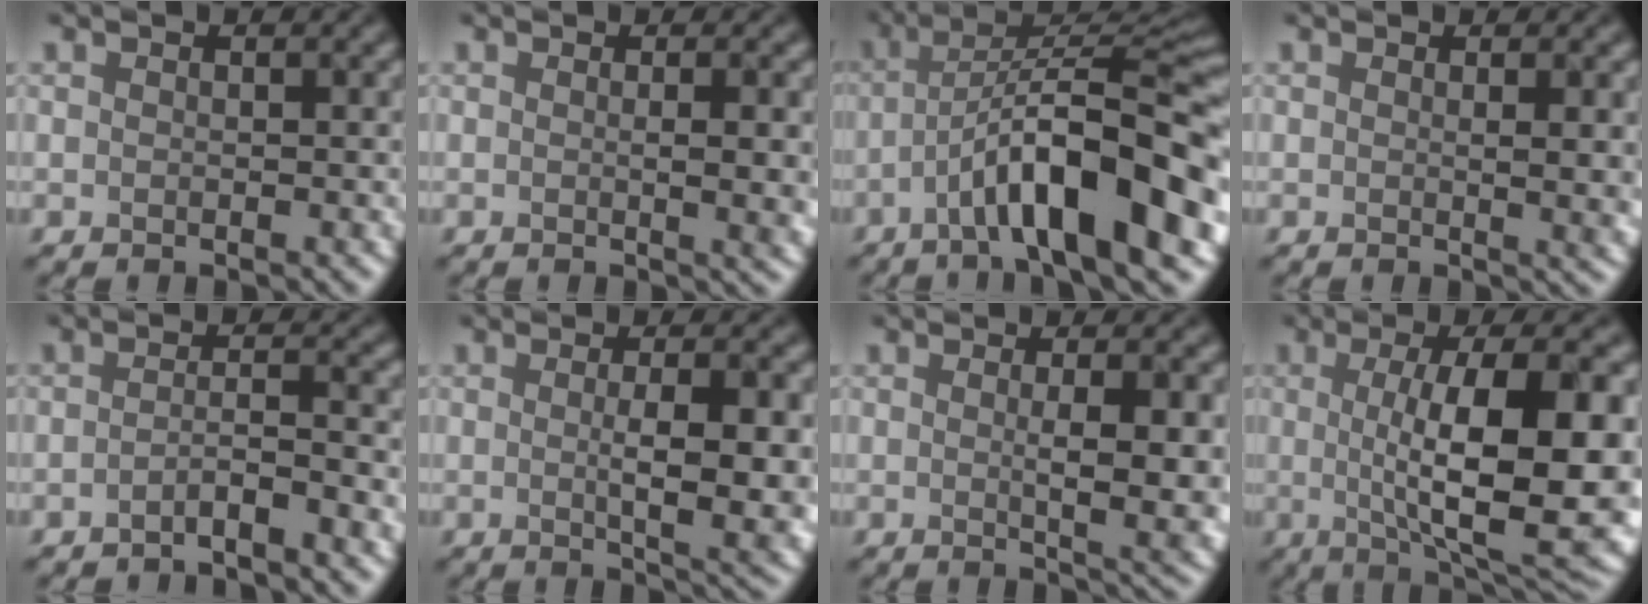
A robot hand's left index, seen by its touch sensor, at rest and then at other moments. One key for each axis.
{"total": 3.4, "fx": -0.2, "fy": 0.8, "fz": 3.3, "tx": -0.035, "ty": 0.010, "tz": 0.008}
{"total": 12.4, "fx": -4.7, "fy": 3.0, "fz": 11.1, "tx": -0.171, "ty": 0.015, "tz": -0.059}
{"total": 2.8, "fx": 0.3, "fy": 0.7, "fz": 2.7, "tx": -0.029, "ty": 0.004, "tz": 0.015}
{"total": 2.3, "fx": -2.0, "fy": -0.2, "fz": 1.2, "tx": -0.020, "ty": 0.009, "tz": -0.030}
{"total": 6.2, "fx": -0.6, "fy": 1.3, "fz": 6.1, "tx": -0.088, "ty": -0.004, "tz": 0.011}
{"total": 5.4, "fx": -0.2, "fy": 1.0, "fz": 5.3, "tx": -0.075, "ty": -0.002, "tz": 0.015}
{"total": 12.5, "fx": -0.9, "fy": 3.4, "fz": 12.0, "tx": -0.168, "ty": -0.003, "tz": -0.001}